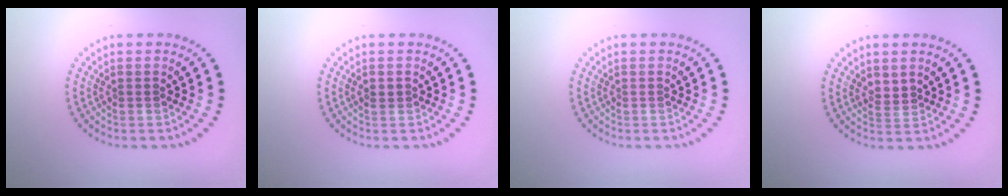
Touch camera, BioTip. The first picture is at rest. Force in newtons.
{"total": 0.7, "press": 0.7, "slide": 0.2}
{"total": 0.0}
{"total": 1.0, "press": 0.8, "slide": 0.6}